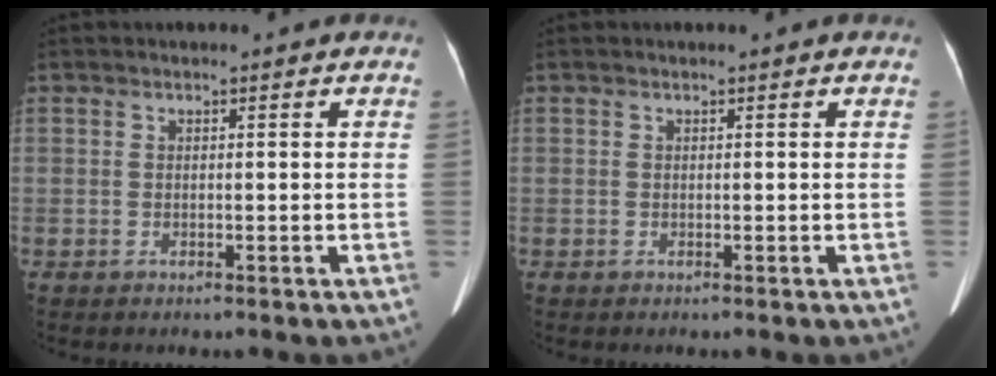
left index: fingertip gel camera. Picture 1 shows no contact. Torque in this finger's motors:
{"motor_torque": [-0.03, -0.01, 0.00, -0.01]}